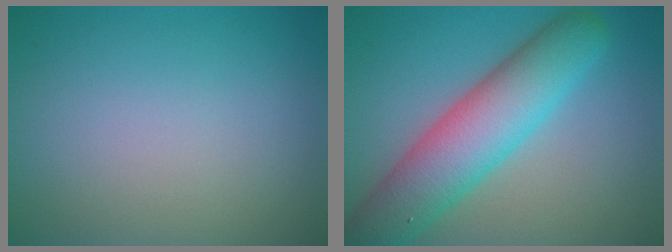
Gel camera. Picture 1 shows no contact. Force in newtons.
{"total": 8.3, "press": 8.3, "slide": 0.4}